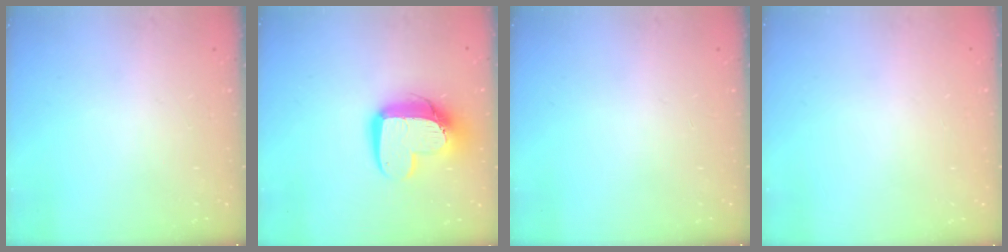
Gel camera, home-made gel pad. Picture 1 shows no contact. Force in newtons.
{"total": 13.7, "press": 13.7, "slide": 1.2}
{"total": 0.0}
{"total": 0.0}